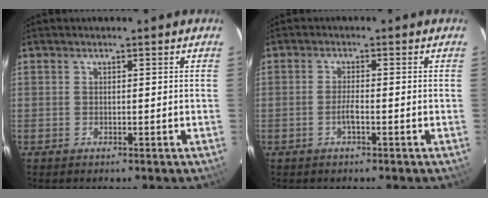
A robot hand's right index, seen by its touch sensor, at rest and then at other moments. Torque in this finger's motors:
{"motor_torque": [0.19, 0.10, 0.03, 0.04]}